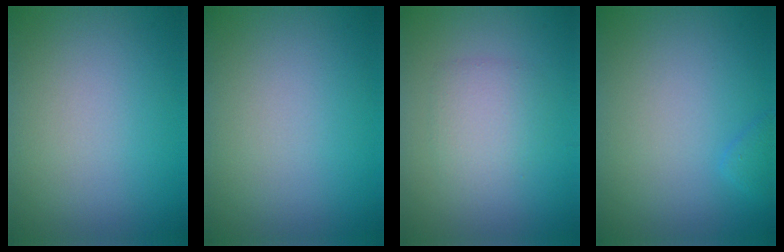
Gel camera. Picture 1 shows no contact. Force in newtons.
{"total": 0.0}
{"total": 2.3, "press": 2.3, "slide": 0.1}
{"total": 1.6, "press": 1.6, "slide": 0.2}